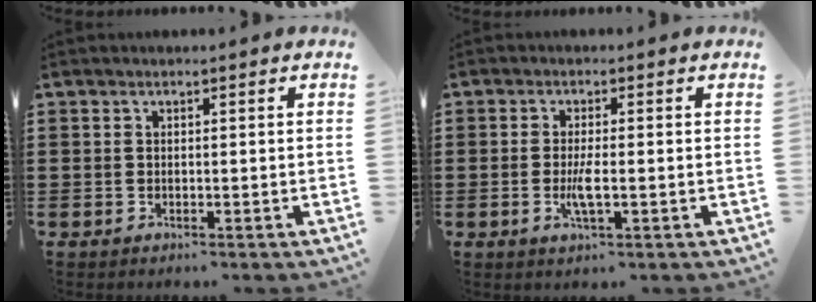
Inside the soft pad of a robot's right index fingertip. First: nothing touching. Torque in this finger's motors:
{"motor_torque": [1.36, 0.78, 0.49, 0.08]}